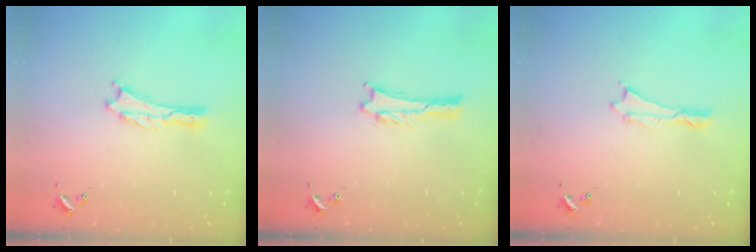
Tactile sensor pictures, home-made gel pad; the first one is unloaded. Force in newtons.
{"total": 0.6, "press": 0.6, "slide": 0.1}
{"total": 0.0}